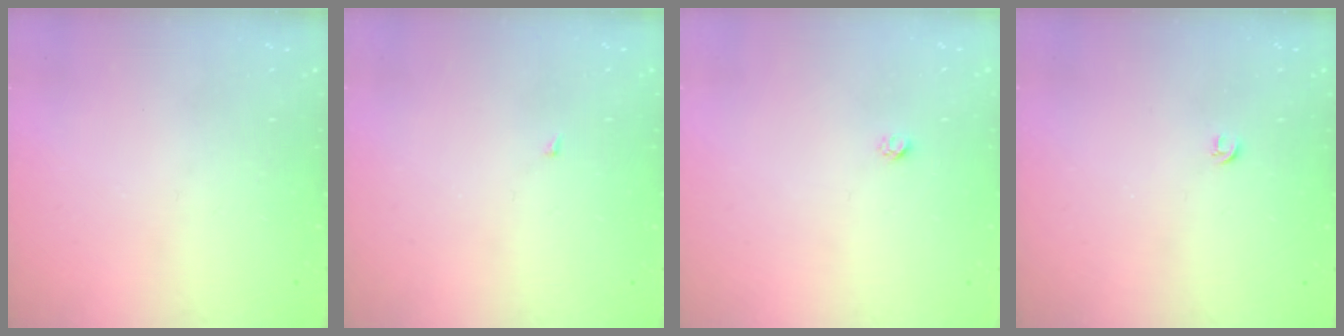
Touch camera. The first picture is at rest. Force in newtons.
{"total": 1.4, "press": 1.3, "slide": 0.1}
{"total": 1.9, "press": 1.9, "slide": 0.1}
{"total": 3.4, "press": 3.3, "slide": 0.6}